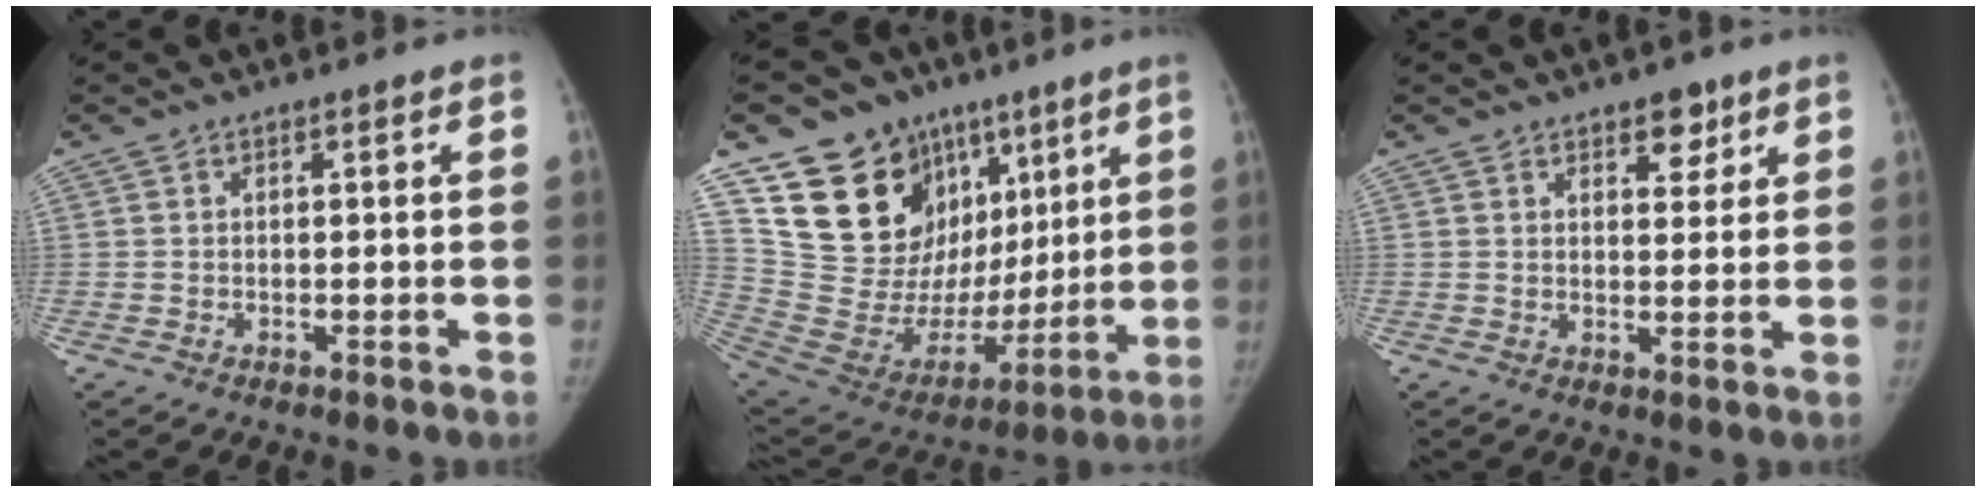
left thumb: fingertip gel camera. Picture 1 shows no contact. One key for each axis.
{"total": 25.4, "fx": 12.1, "fy": 18.2, "fz": 13.0, "tx": -0.155, "ty": 0.000, "tz": 0.229}
{"total": 4.4, "fx": 2.8, "fy": 2.5, "fz": 2.3, "tx": -0.004, "ty": -0.016, "tz": 0.040}